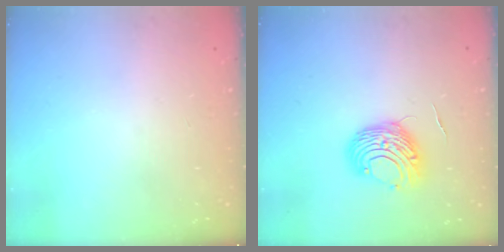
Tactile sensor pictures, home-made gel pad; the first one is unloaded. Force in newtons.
{"total": 10.2, "press": 10.2, "slide": 0.8}